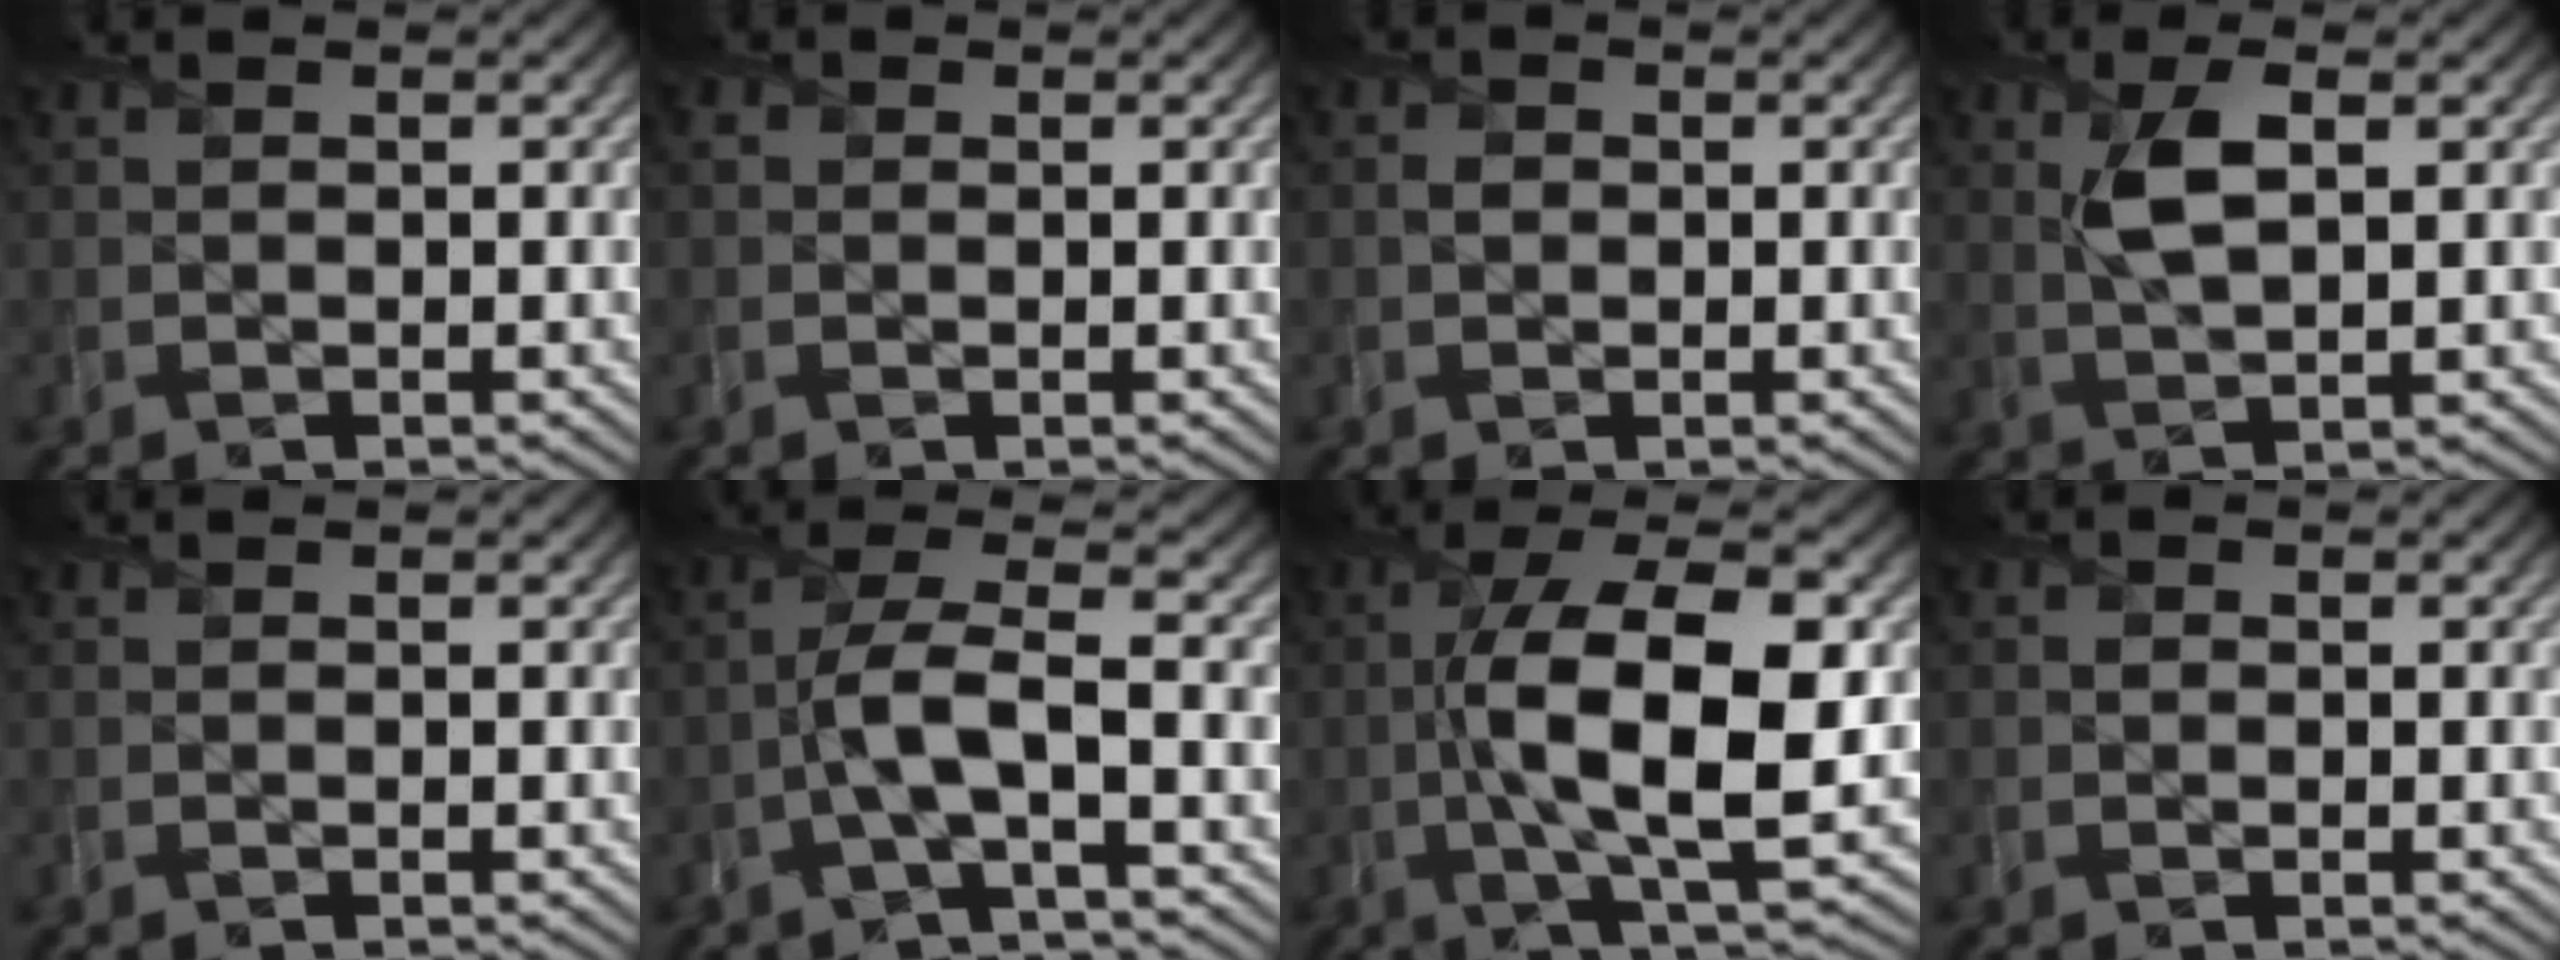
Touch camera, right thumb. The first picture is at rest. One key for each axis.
{"total": 0.8, "fx": 0.1, "fy": 0.8, "fz": 0.0, "tx": 0.004, "ty": -0.002, "tz": 0.001}
{"total": 1.1, "fx": 0.0, "fy": 1.0, "fz": 0.2, "tx": -0.004, "ty": -0.003, "tz": -0.003}
{"total": 5.0, "fx": 1.4, "fy": 1.9, "fz": 4.3, "tx": -0.096, "ty": 0.001, "tz": 0.029}
{"total": 0.0}
{"total": 6.2, "fx": -2.1, "fy": 1.6, "fz": 5.6, "tx": -0.117, "ty": 0.010, "tz": -0.052}
{"total": 12.8, "fx": -1.0, "fy": 4.3, "fz": 12.0, "tx": -0.216, "ty": -0.002, "tz": -0.017}
{"total": 0.5, "fx": 0.0, "fy": 0.5, "fz": -0.1, "tx": 0.006, "ty": -0.004, "tz": -0.001}